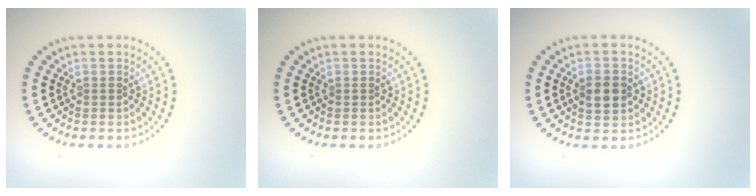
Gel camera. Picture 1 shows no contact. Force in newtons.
{"total": 0.0}
{"total": 2.5, "press": 2.5, "slide": 0.2}